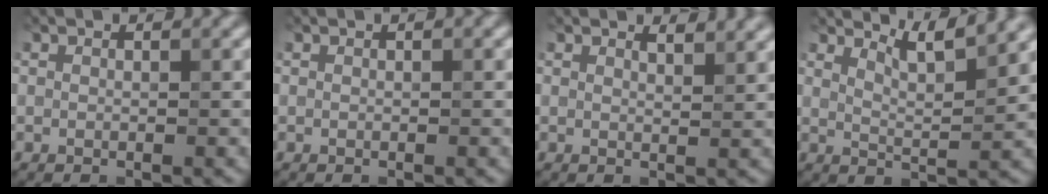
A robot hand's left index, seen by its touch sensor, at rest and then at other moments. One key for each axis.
{"total": 0.0}
{"total": 1.9, "fx": 1.6, "fy": 0.5, "fz": 0.8, "tx": -0.008, "ty": -0.001, "tz": 0.021}
{"total": 3.5, "fx": 2.9, "fy": 0.6, "fz": 1.9, "tx": -0.029, "ty": -0.003, "tz": 0.050}